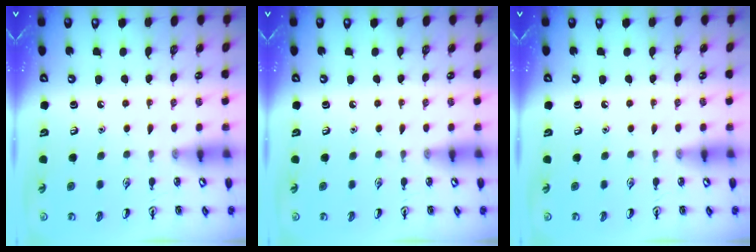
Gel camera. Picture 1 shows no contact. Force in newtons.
{"total": 0.0}
{"total": 0.0}